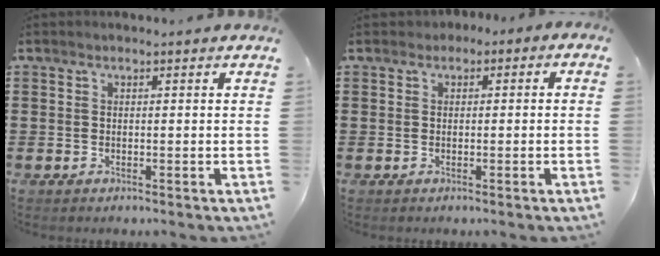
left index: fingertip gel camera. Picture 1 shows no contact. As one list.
[{"total": 1.2, "force": [-0.6, 0.9, 0.5], "torque": [-0.012, 0.006, -0.014]}]